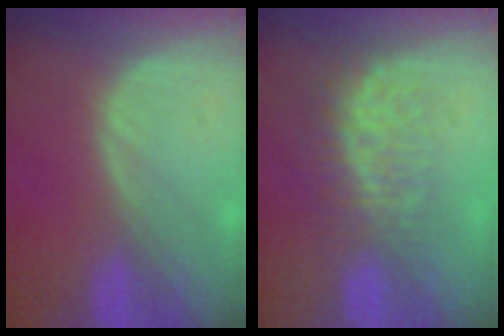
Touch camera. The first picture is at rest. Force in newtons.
{"total": 8.2, "press": 7.2, "slide": 3.9}